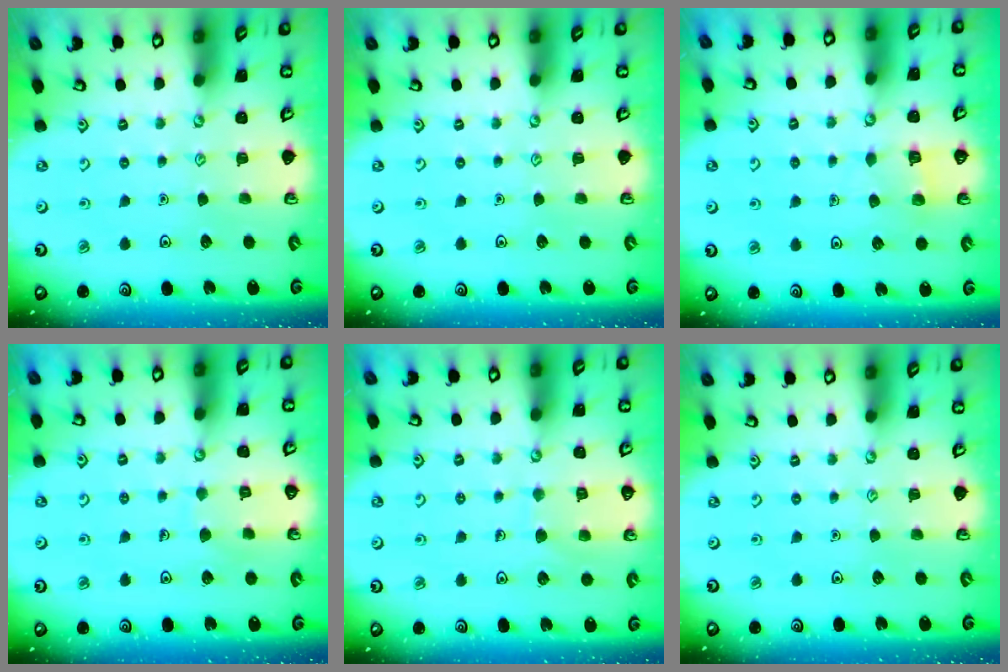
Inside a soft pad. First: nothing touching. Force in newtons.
{"total": 0.0}
{"total": 4.7, "press": 4.7, "slide": 0.3}
{"total": 6.1, "press": 6.1, "slide": 0.3}
{"total": 7.0, "press": 7.0, "slide": 0.4}
{"total": 0.0}